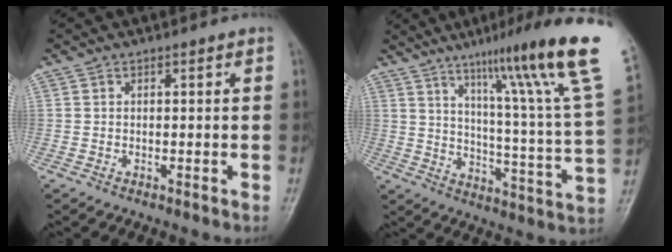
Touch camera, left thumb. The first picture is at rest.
{"total": 23.9, "force": [14.4, 0.7, 19.0], "torque": [-0.258, -0.065, 0.205]}